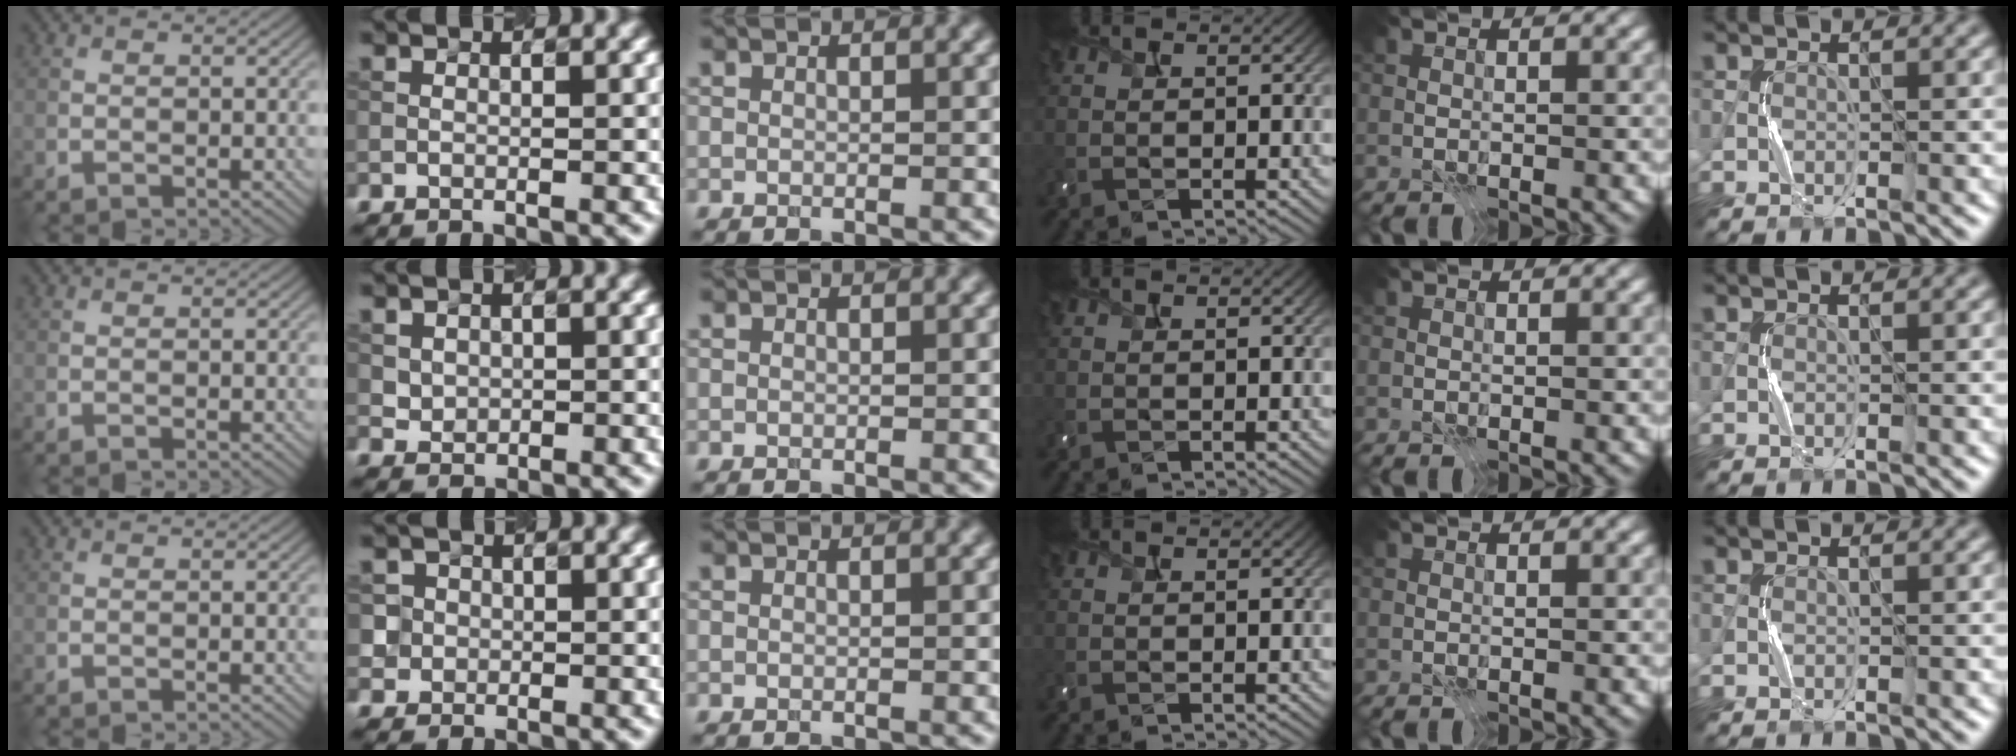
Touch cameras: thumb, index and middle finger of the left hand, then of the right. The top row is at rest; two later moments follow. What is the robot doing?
{"motion": "press", "object": "camera"}